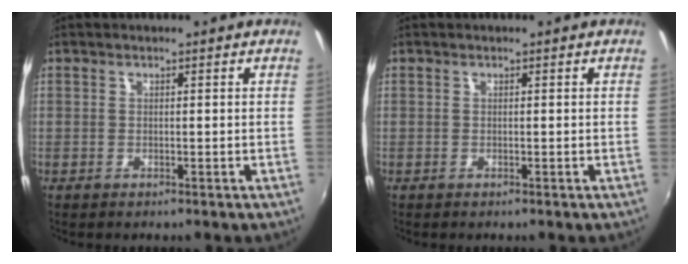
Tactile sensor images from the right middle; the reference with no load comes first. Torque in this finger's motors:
{"motor_torque": [0.27, -0.12, -0.15, -0.05]}